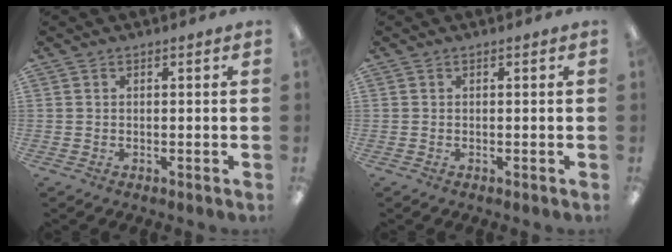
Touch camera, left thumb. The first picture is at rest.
{"total": 0.0}